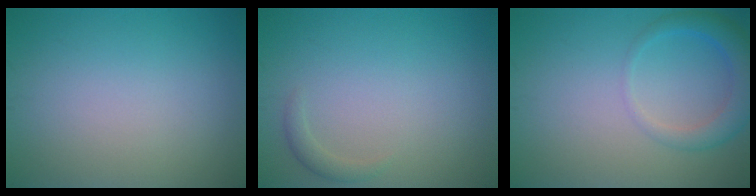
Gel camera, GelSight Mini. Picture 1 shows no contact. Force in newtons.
{"total": 1.1, "press": 1.1, "slide": 0.0}
{"total": 3.4, "press": 3.4, "slide": 0.2}